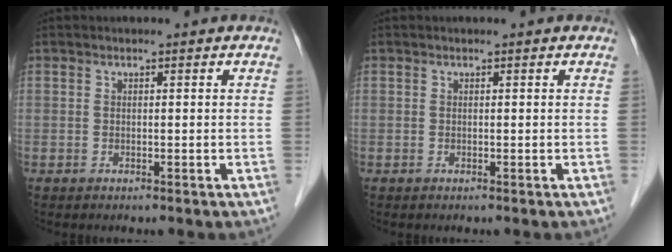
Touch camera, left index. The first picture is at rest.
{"total": 0.0}